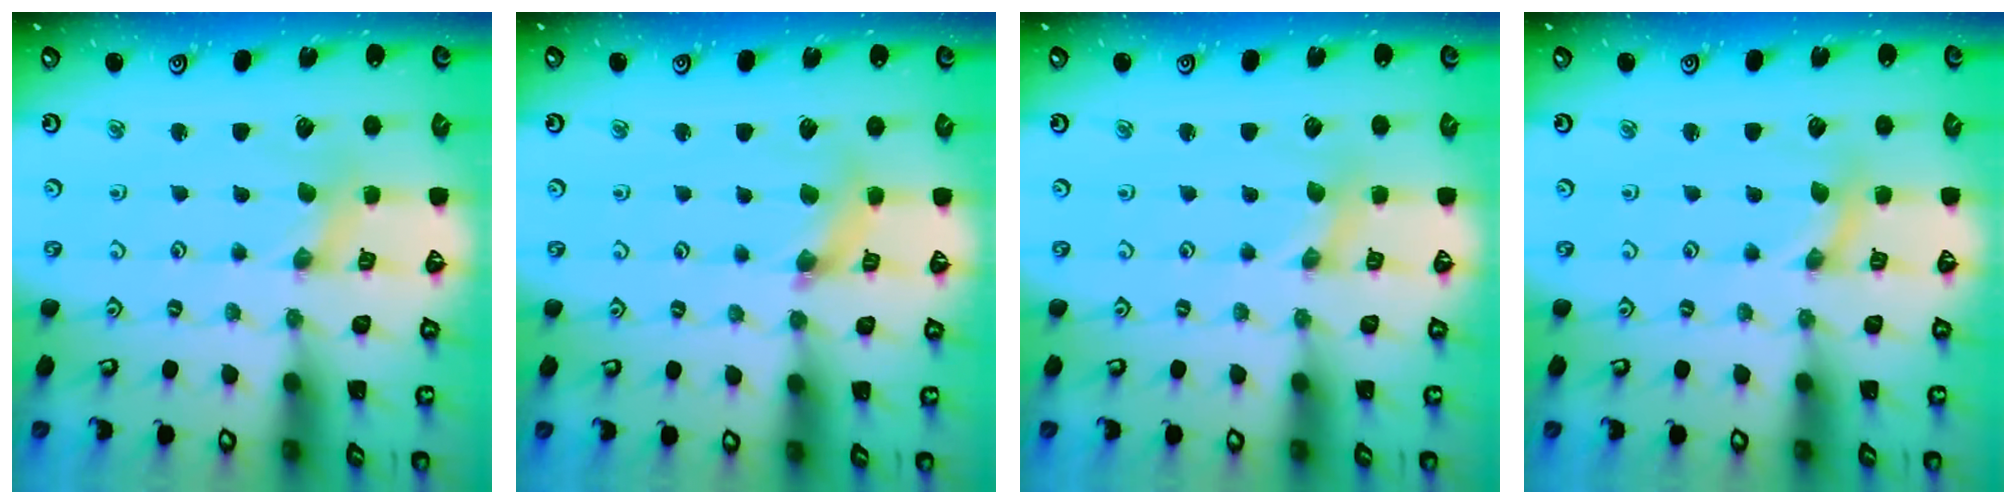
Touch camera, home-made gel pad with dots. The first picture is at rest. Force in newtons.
{"total": 4.2, "press": 4.2, "slide": 0.5}
{"total": 0.0}
{"total": 0.0}